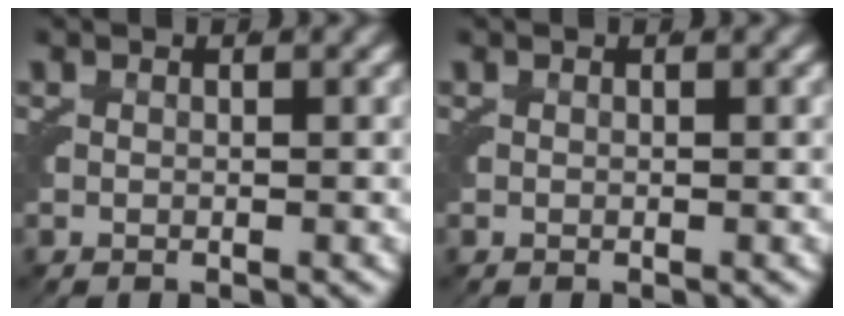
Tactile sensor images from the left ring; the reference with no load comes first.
{"total": 0.0}